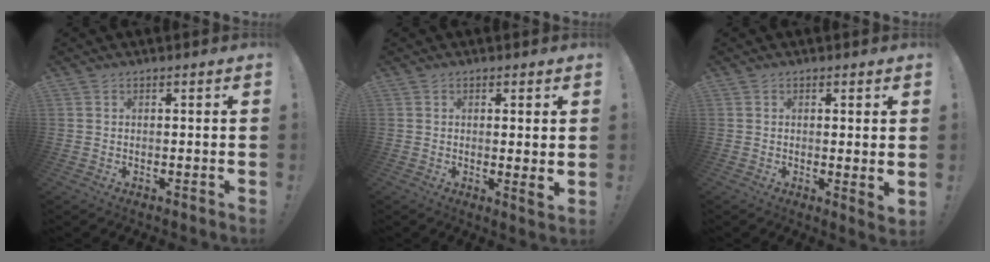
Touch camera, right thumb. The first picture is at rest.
{"total": 3.2, "force": [0.6, -0.3, 3.1], "torque": [-0.031, -0.020, 0.006]}
{"total": 2.7, "force": [0.9, 0.1, 2.6], "torque": [-0.022, -0.012, 0.014]}